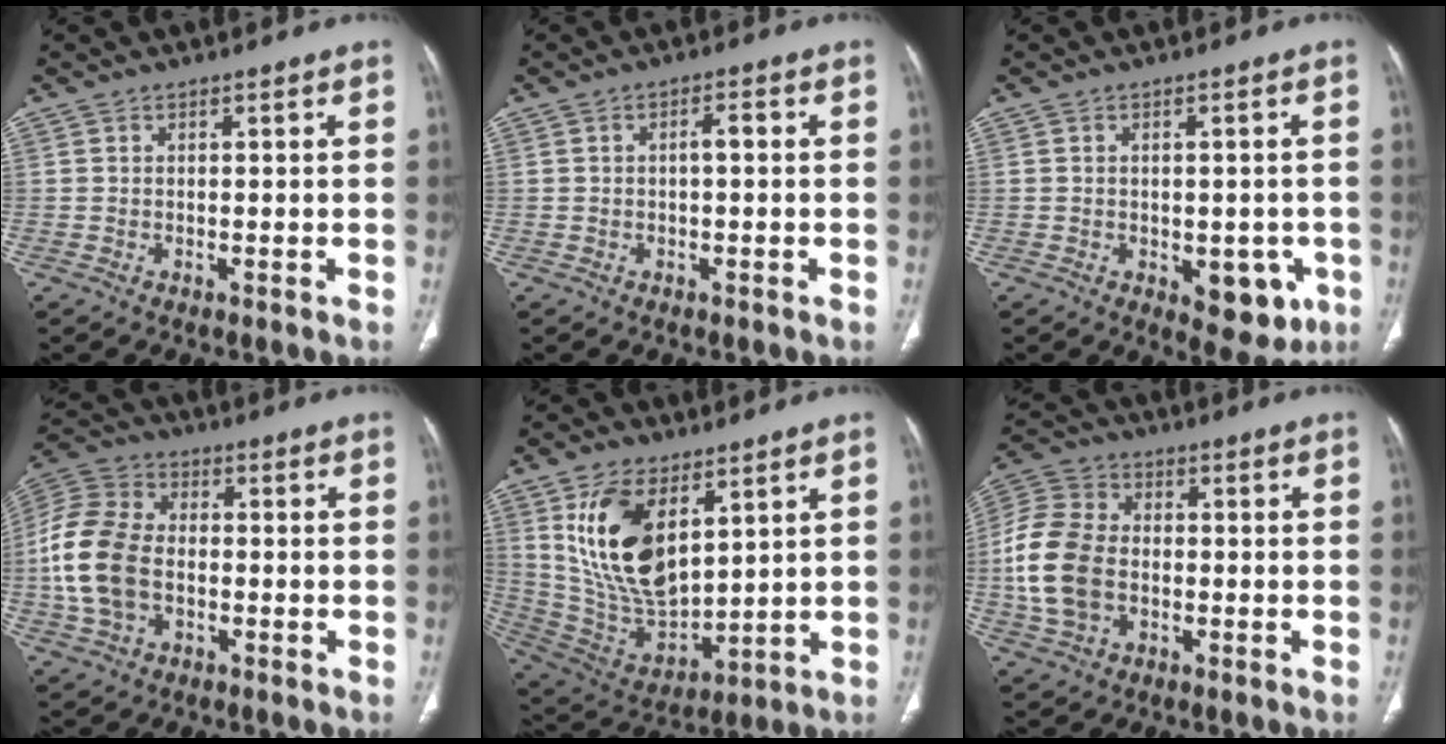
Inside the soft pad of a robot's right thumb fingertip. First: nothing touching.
{"total": 2.1, "force": [0.0, 0.8, 1.9], "torque": [-0.035, 0.010, -0.001]}
{"total": 8.8, "force": [-2.8, 4.9, 6.8], "torque": [-0.052, 0.002, -0.022]}
{"total": 15.0, "force": [-2.0, 10.3, 10.8], "torque": [-0.226, 0.022, -0.039]}
{"total": 18.6, "force": [7.1, 10.0, 13.9], "torque": [-0.236, -0.031, 0.154]}
{"total": 14.5, "force": [-1.7, 10.3, 10.0], "torque": [-0.205, 0.018, -0.035]}